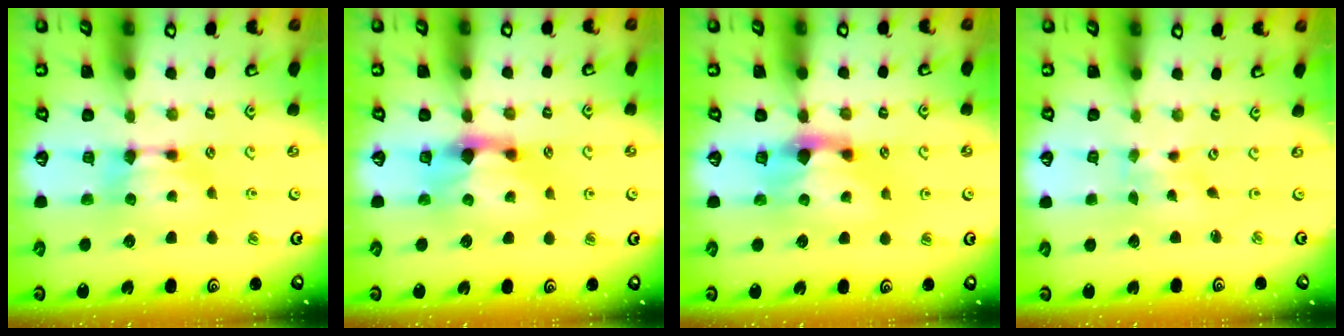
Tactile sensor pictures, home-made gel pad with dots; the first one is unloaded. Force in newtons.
{"total": 2.2, "press": 1.7, "slide": 1.4}
{"total": 2.3, "press": 1.9, "slide": 1.2}
{"total": 4.2, "press": 4.2, "slide": 0.8}